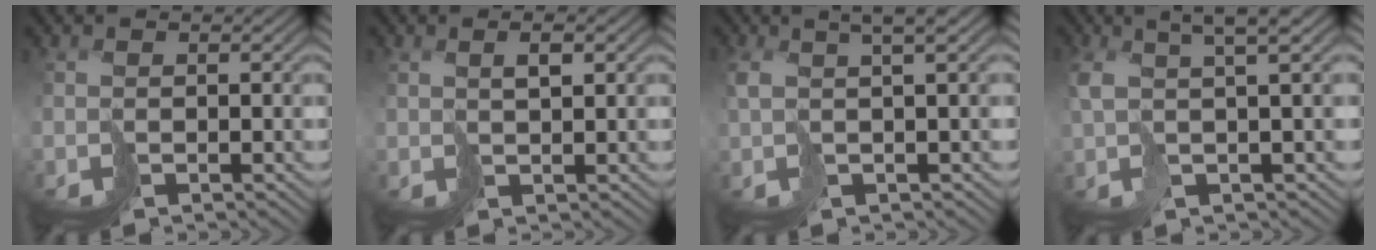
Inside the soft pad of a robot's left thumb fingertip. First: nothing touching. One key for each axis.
{"total": 1.9, "fx": 1.3, "fy": 0.3, "fz": 1.4, "tx": -0.021, "ty": 0.006, "tz": 0.027}
{"total": 5.3, "fx": 1.8, "fy": 1.4, "fz": 4.8, "tx": -0.075, "ty": 0.011, "tz": 0.028}
{"total": 5.8, "fx": 2.1, "fy": 1.5, "fz": 5.2, "tx": -0.091, "ty": 0.013, "tz": 0.033}